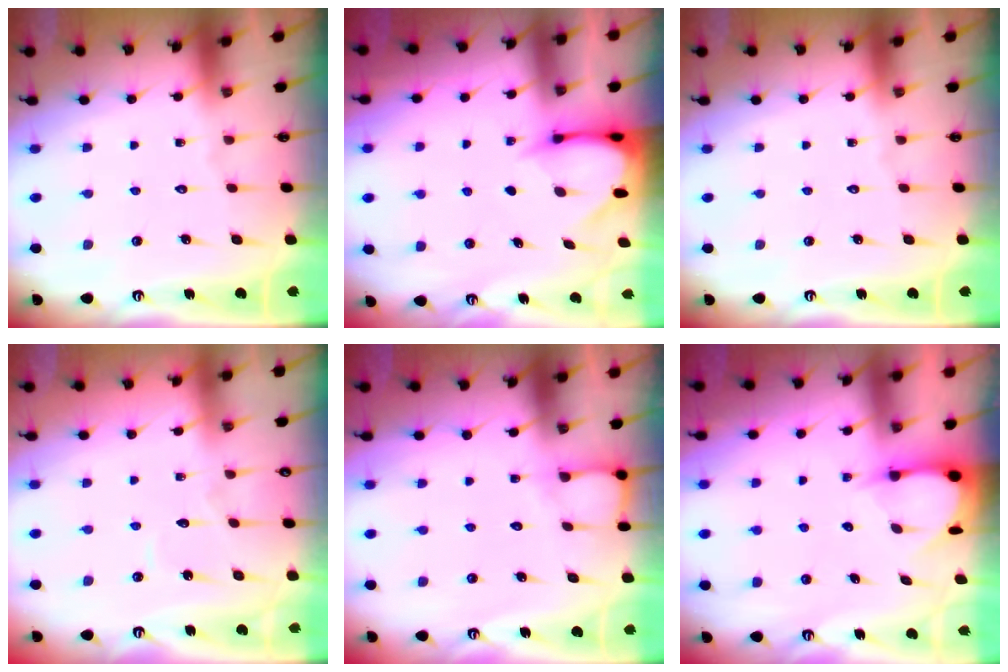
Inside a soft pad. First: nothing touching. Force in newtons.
{"total": 3.5, "press": 3.5, "slide": 0.3}
{"total": 0.0}
{"total": 2.8, "press": 2.8, "slide": 0.3}
{"total": 3.9, "press": 3.8, "slide": 0.5}
{"total": 3.6, "press": 3.5, "slide": 0.3}